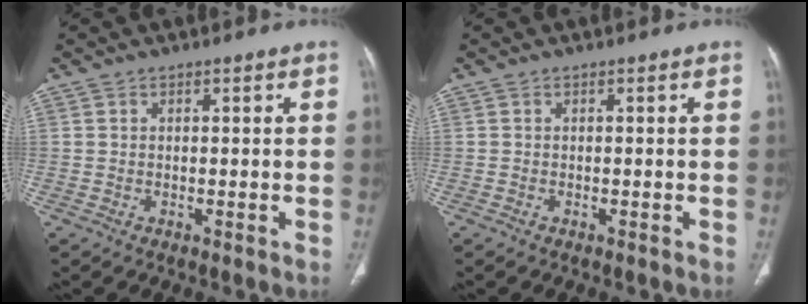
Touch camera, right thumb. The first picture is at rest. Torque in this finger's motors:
{"motor_torque": [-0.04, -0.02, 0.00, -0.05, 0.00]}